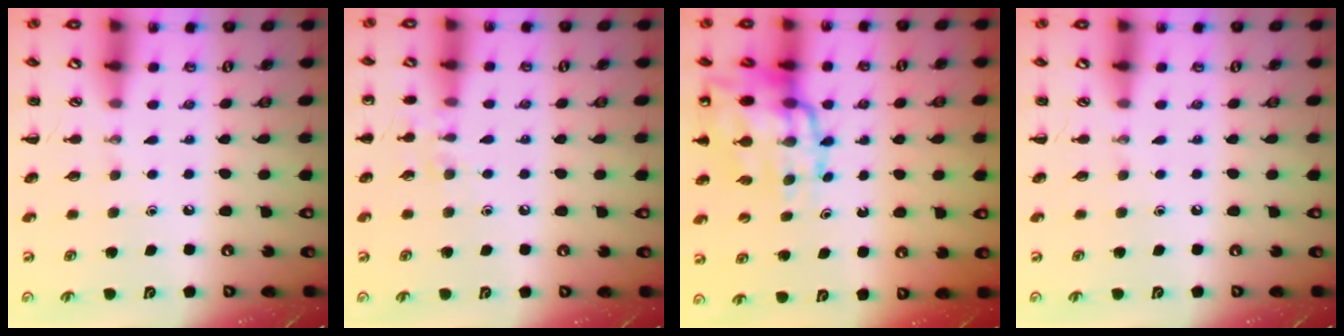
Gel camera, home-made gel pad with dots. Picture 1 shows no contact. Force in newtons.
{"total": 6.8, "press": 6.5, "slide": 2.0}
{"total": 17.6, "press": 17.2, "slide": 3.9}
{"total": 0.0}